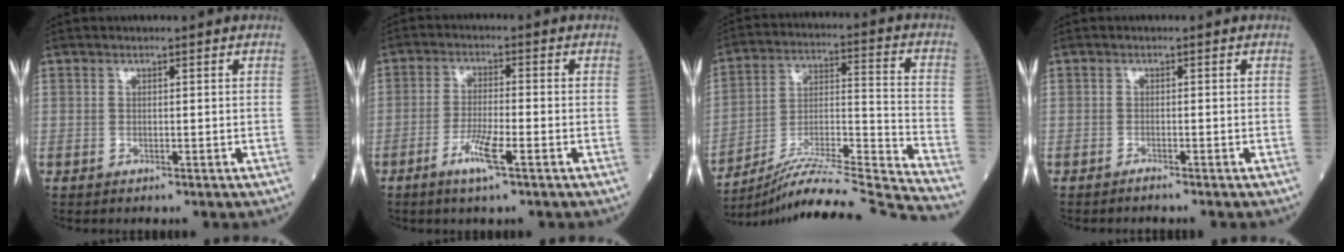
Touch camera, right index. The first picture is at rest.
{"total": 5.5, "force": [-2.9, 0.3, 4.6], "torque": [-0.089, -0.008, -0.057]}
{"total": 23.9, "force": [-22.3, -3.1, 8.1], "torque": [-0.128, -0.021, -0.355]}
{"total": 0.9, "force": [-0.8, -0.3, 0.3], "torque": [-0.007, 0.001, -0.013]}